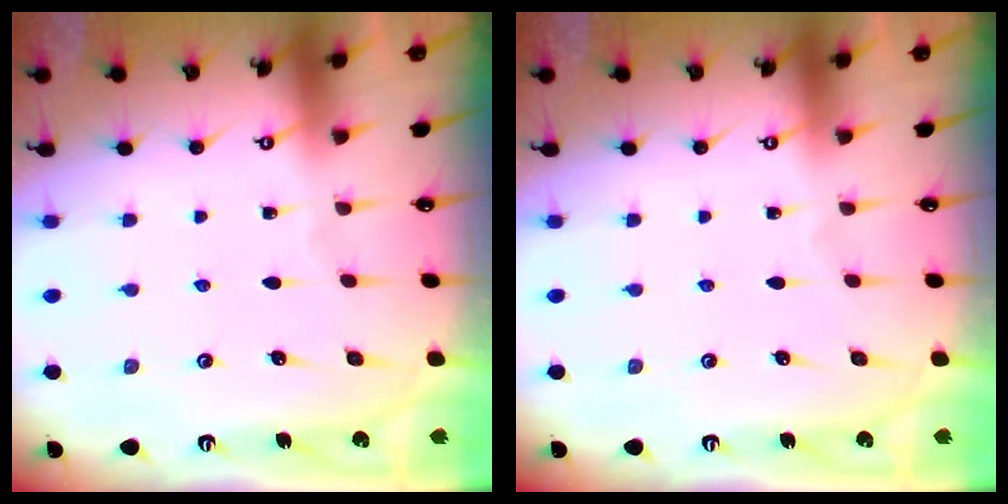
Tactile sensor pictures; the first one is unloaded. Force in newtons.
{"total": 0.0}